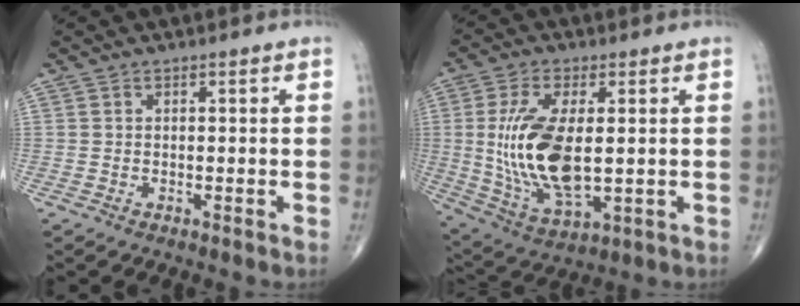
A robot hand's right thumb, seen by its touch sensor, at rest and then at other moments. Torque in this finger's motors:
{"motor_torque": [-0.37, 1.46, 1.32, 1.01, 0.49]}